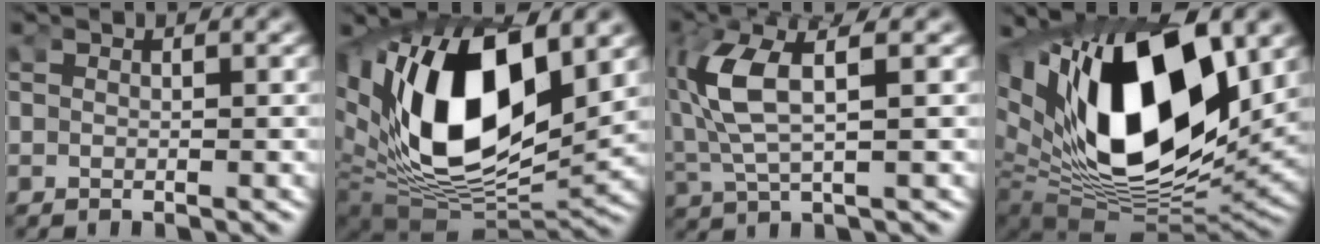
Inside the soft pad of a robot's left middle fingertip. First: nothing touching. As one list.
[{"total": 18.7, "force": [2.1, 10.8, 15.1], "torque": [-0.280, -0.028, 0.048]}, {"total": 5.0, "force": [0.8, 2.0, 4.5], "torque": [-0.113, -0.008, 0.026]}, {"total": 21.4, "force": [2.8, 12.3, 17.3], "torque": [-0.297, -0.013, 0.048]}]